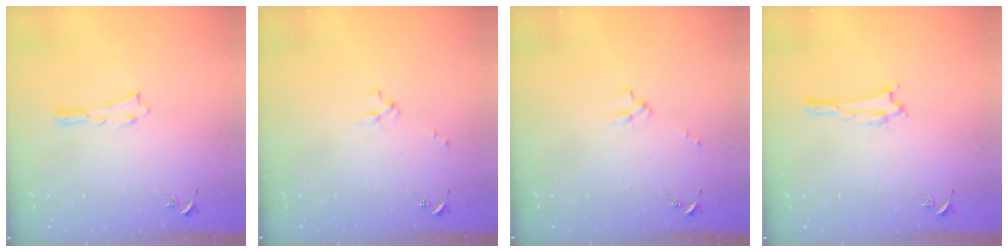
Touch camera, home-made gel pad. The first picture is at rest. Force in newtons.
{"total": 1.7, "press": 1.6, "slide": 0.2}
{"total": 1.7, "press": 1.6, "slide": 0.2}
{"total": 1.7, "press": 1.7, "slide": 0.2}